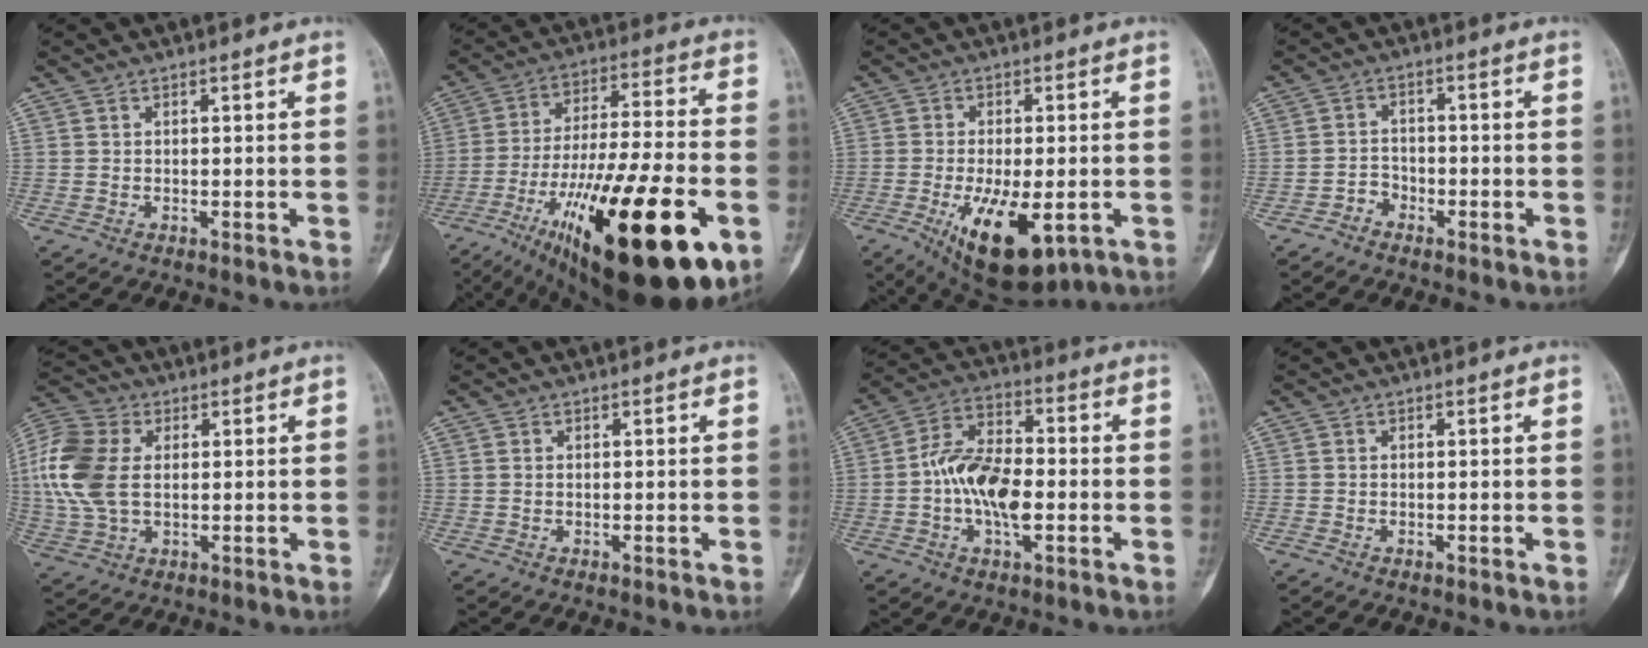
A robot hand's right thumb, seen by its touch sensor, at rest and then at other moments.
{"total": 33.4, "force": [-12.4, 10.2, 29.3], "torque": [-0.449, 0.026, -0.184]}
{"total": 13.9, "force": [-5.0, 6.0, 11.5], "torque": [-0.184, -0.010, -0.061]}
{"total": 2.8, "force": [-2.0, 1.9, 0.2], "torque": [0.008, 0.017, -0.043]}
{"total": 14.6, "force": [1.7, 9.5, 10.9], "torque": [-0.249, 0.011, 0.032]}
{"total": 0.0}
{"total": 12.8, "force": [-1.7, 6.6, 10.8], "torque": [-0.190, 0.025, -0.039]}
{"total": 0.0}